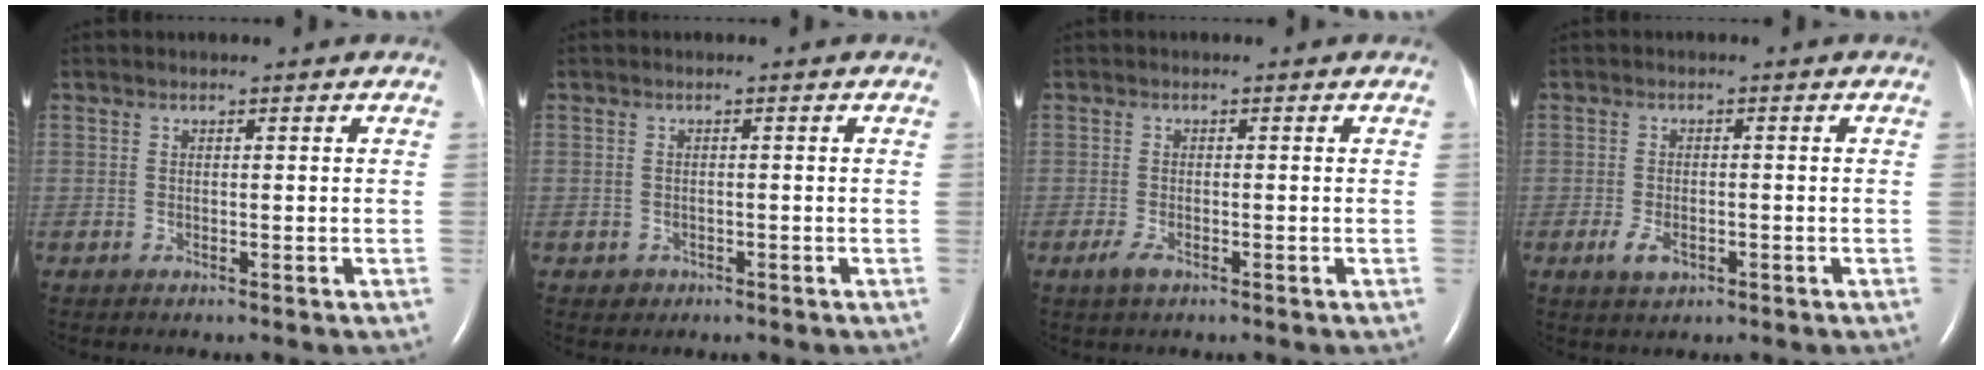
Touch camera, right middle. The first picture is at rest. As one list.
[{"total": 1.2, "force": [-0.6, 1.0, 0.1], "torque": [-0.002, 0.003, -0.007]}, {"total": 1.9, "force": [-1.1, 0.7, 1.4], "torque": [-0.037, -0.003, -0.021]}, {"total": 3.0, "force": [-1.4, 1.6, 2.2], "torque": [-0.048, -0.001, -0.021]}]